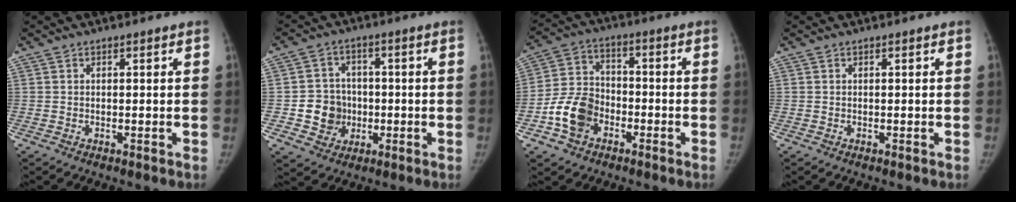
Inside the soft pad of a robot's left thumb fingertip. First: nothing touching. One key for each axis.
{"total": 8.1, "fx": -1.4, "fy": 7.5, "fz": 2.7, "tx": -0.007, "ty": 0.015, "tz": -0.020}
{"total": 10.4, "fx": -4.4, "fy": 7.7, "fz": 5.4, "tx": -0.087, "ty": 0.030, "tz": -0.083}
{"total": 0.0}